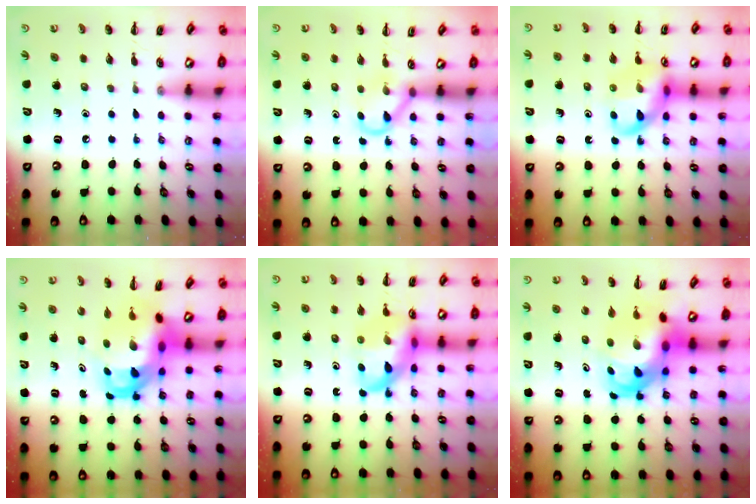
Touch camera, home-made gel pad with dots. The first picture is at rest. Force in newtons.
{"total": 2.9, "press": 2.8, "slide": 0.9}
{"total": 13.0, "press": 12.8, "slide": 2.4}
{"total": 8.7, "press": 8.4, "slide": 2.4}
{"total": 15.1, "press": 14.6, "slide": 3.8}
{"total": 10.2, "press": 9.8, "slide": 3.0}